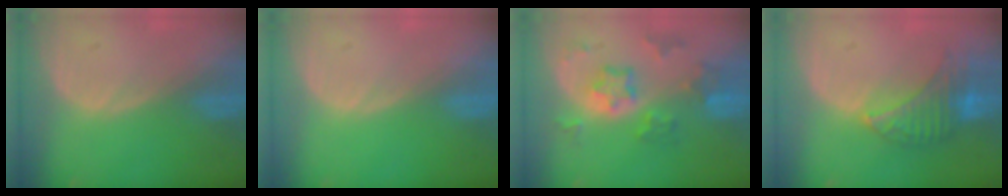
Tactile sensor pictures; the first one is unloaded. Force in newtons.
{"total": 0.0}
{"total": 7.4, "press": 6.6, "slide": 3.3}
{"total": 7.7, "press": 7.0, "slide": 3.2}